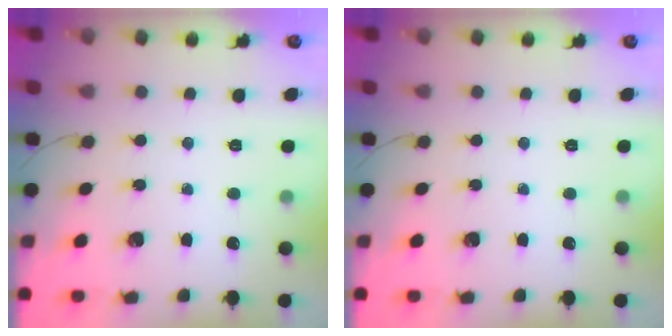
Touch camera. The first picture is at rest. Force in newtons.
{"total": 0.0}